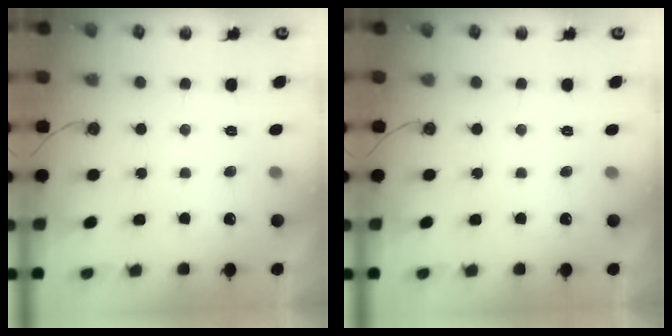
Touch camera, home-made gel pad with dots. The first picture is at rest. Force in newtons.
{"total": 0.0}